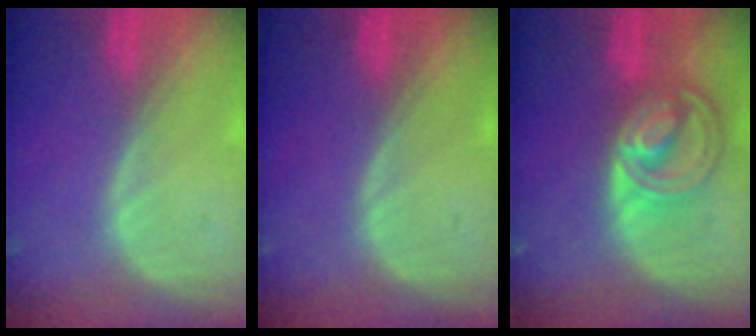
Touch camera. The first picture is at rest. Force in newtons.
{"total": 0.0}
{"total": 8.5, "press": 7.3, "slide": 4.4}